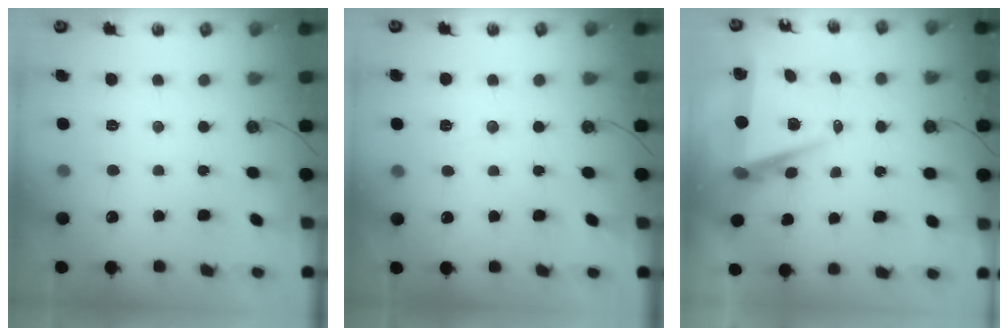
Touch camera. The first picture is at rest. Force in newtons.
{"total": 4.4, "press": 3.9, "slide": 2.0}
{"total": 7.5, "press": 6.2, "slide": 4.1}